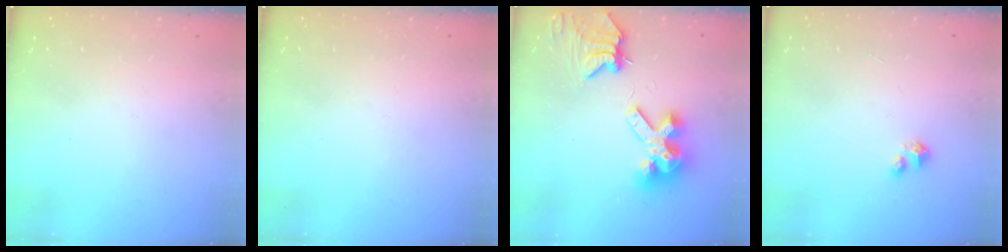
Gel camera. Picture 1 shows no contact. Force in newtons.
{"total": 0.0}
{"total": 11.6, "press": 11.5, "slide": 0.9}
{"total": 2.8, "press": 2.8, "slide": 0.1}